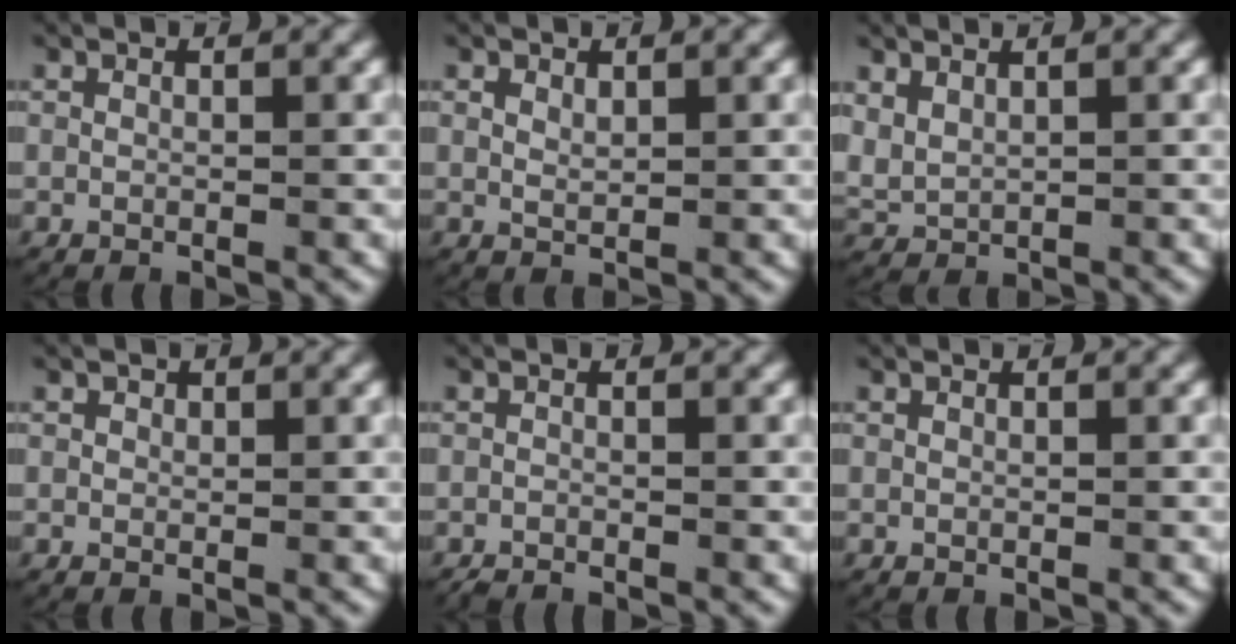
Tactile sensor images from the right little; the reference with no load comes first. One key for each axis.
{"total": 0.9, "fx": 0.6, "fy": 0.4, "fz": 0.6, "tx": -0.013, "ty": -0.006, "tz": 0.017}
{"total": 3.2, "fx": 1.0, "fy": 2.8, "fz": 1.3, "tx": -0.050, "ty": -0.009, "tz": 0.028}
{"total": 0.5, "fx": 0.2, "fy": 0.5, "fz": 0.1, "tx": -0.003, "ty": -0.001, "tz": 0.005}
{"total": 1.1, "fx": -1.1, "fy": 0.2, "fz": 0.1, "tx": -0.008, "ty": -0.008, "tz": -0.018}
{"total": 0.0}